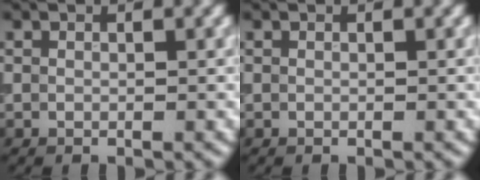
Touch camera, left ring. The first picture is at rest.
{"total": 0.0}